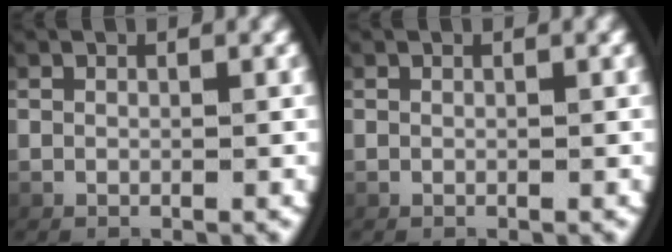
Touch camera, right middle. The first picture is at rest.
{"total": 0.0}